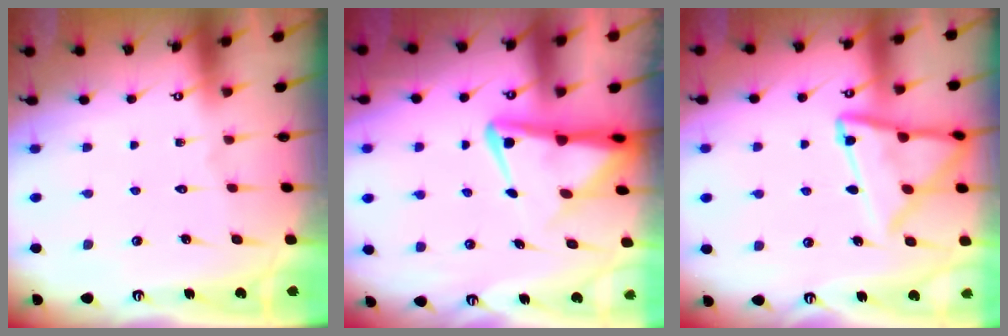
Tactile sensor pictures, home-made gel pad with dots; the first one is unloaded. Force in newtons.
{"total": 7.4, "press": 7.4, "slide": 0.8}
{"total": 15.1, "press": 15.1, "slide": 1.3}